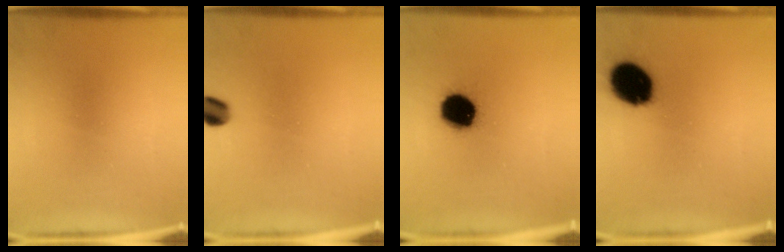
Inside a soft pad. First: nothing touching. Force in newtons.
{"total": 4.3}
{"total": 14.4}
{"total": 15.0}